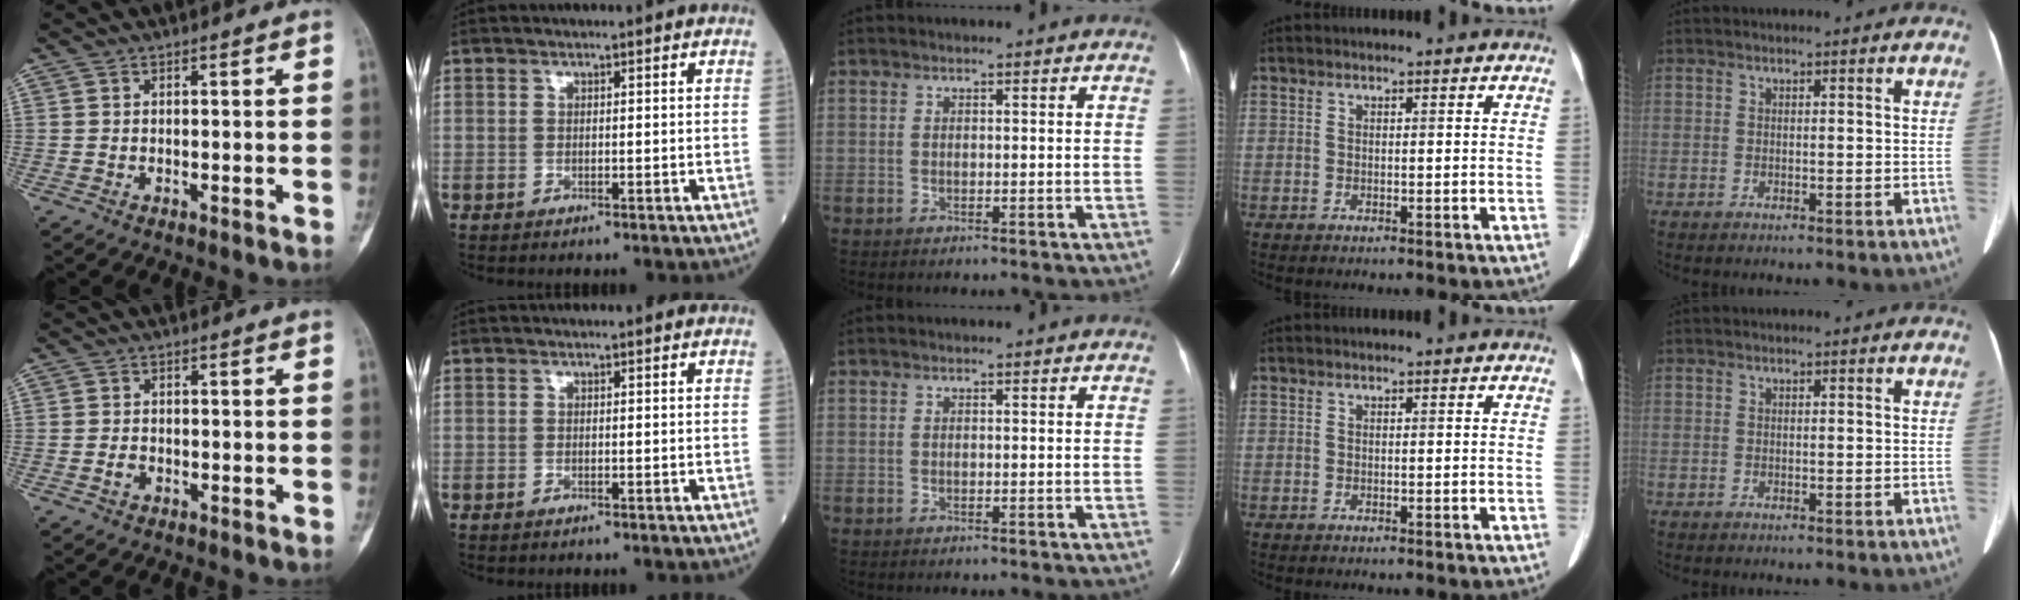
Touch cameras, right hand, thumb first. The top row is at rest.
{"thumb": {"total": 1.6, "force": [-0.7, 1.2, 0.9], "torque": [-0.016, 0.007, -0.013]}}